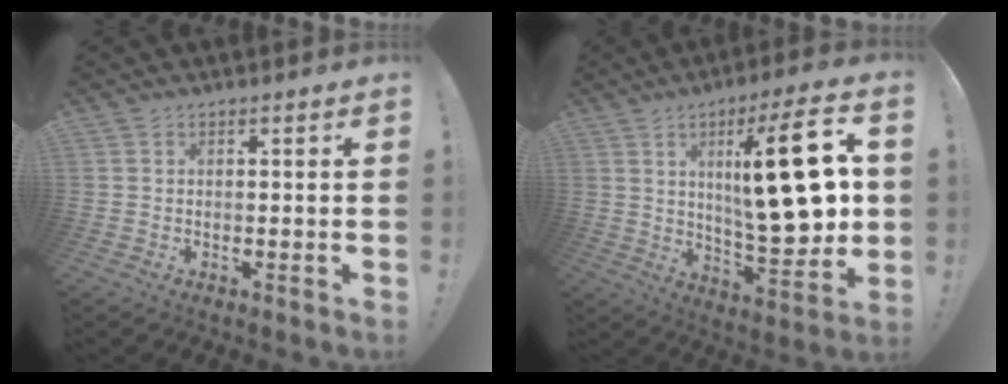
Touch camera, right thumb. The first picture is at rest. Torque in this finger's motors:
{"motor_torque": [1.53, 3.48, 0.49, 0.25, 0.16]}